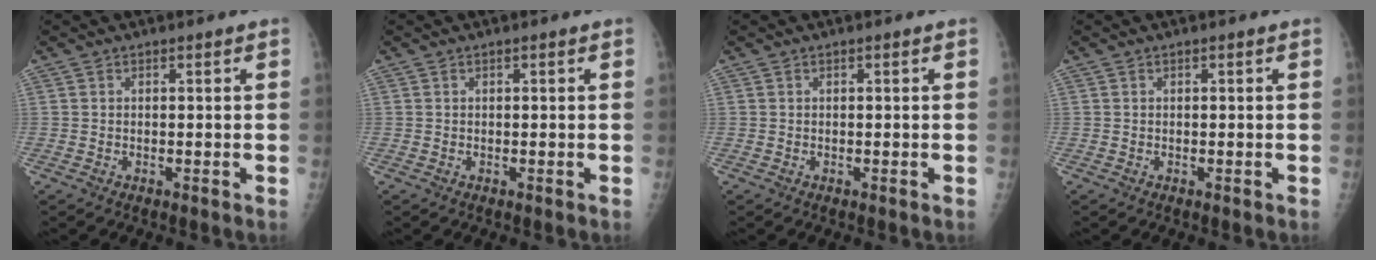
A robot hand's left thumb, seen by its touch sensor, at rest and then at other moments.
{"total": 0.0}
{"total": 0.0}
{"total": 0.0}